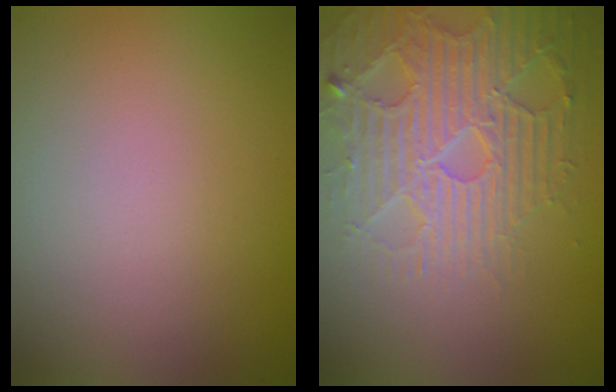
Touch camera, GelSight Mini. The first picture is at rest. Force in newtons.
{"total": 4.7, "press": 4.6, "slide": 0.9}